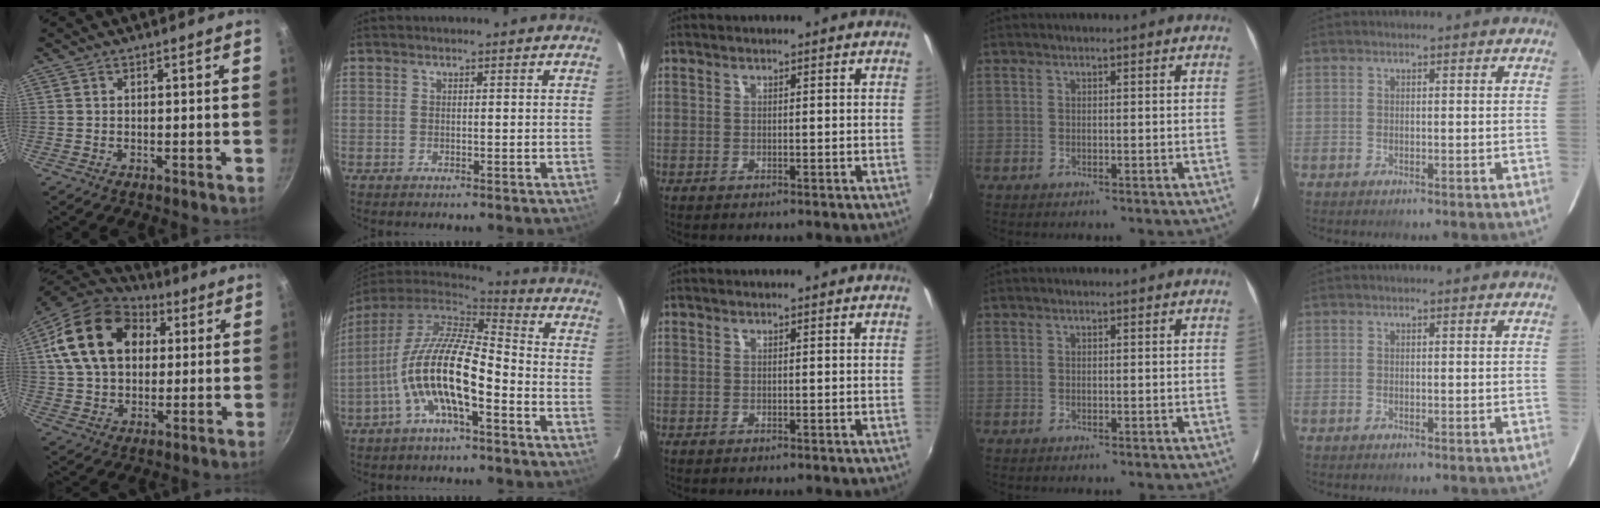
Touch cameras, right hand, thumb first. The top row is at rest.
{"thumb": {"total": 20.7, "force": [5.6, 14.6, 13.5], "torque": [-0.217, 0.014, 0.091]}, "index": {"total": 15.6, "force": [-5.4, 4.7, 13.9], "torque": [-0.262, -0.008, -0.107]}}